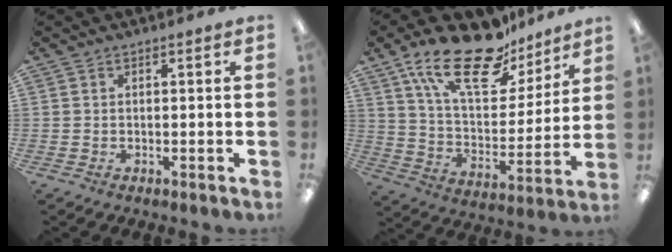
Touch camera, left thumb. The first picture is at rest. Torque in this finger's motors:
{"motor_torque": [0.48, 0.34, 1.02, -1.76, 0.30]}